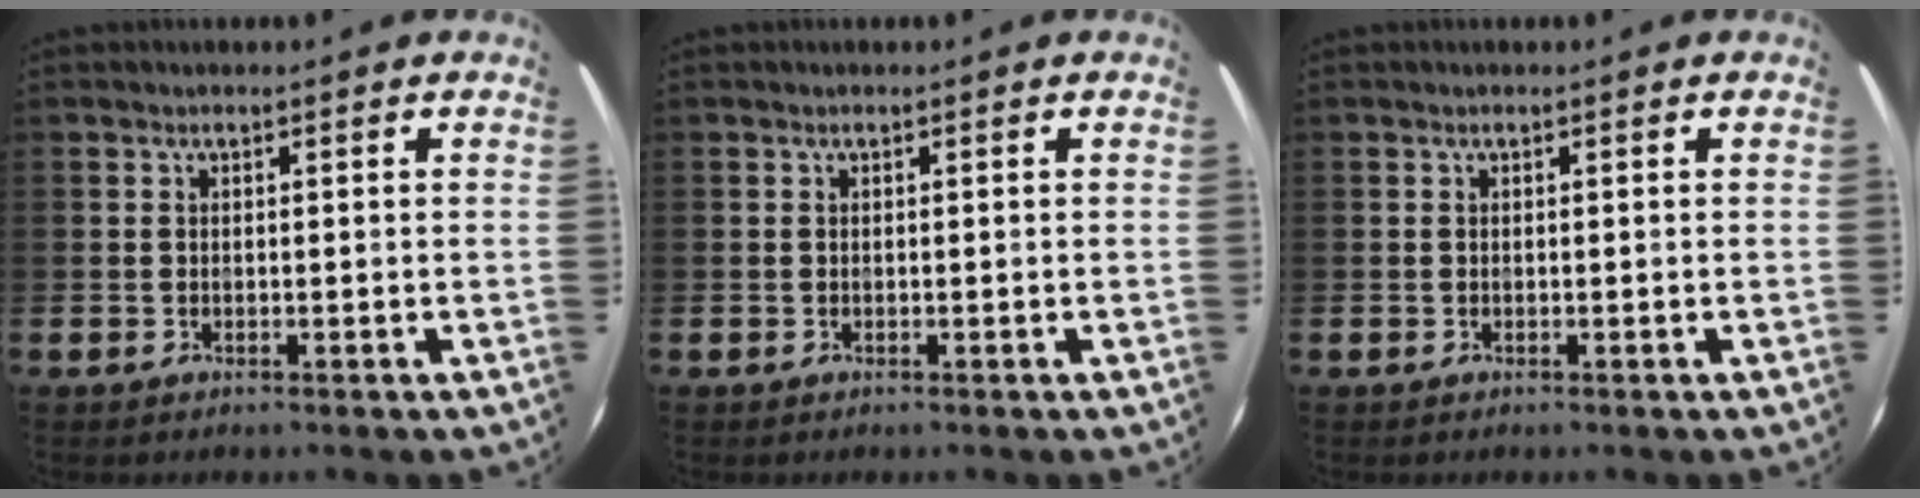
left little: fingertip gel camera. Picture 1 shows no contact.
{"total": 0.0}
{"total": 0.0}